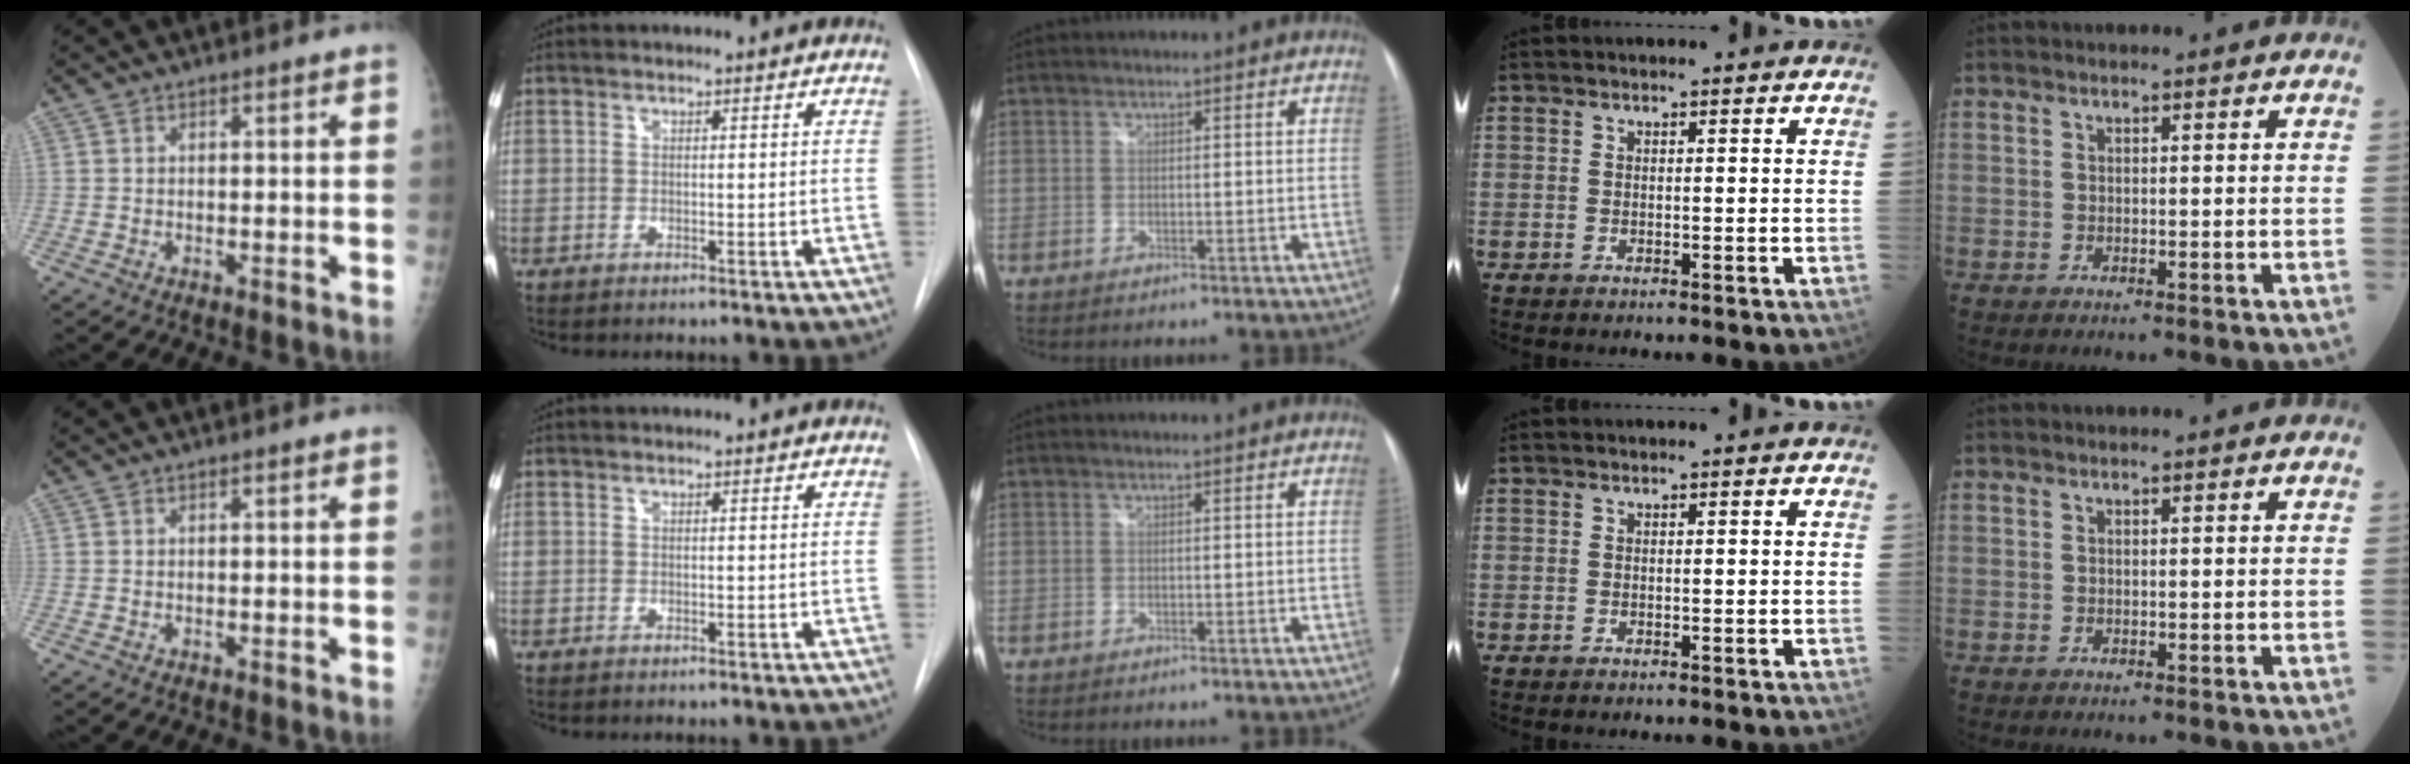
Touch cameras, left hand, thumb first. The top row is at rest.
{}